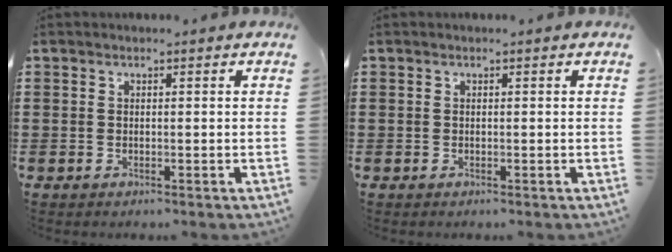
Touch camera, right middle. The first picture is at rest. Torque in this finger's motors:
{"motor_torque": [-0.02, 0.02, 0.00, 0.00]}